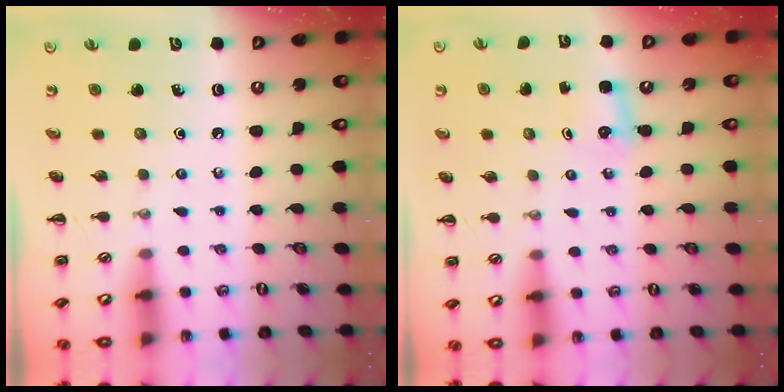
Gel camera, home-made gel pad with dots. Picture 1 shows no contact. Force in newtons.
{"total": 2.6, "press": 2.5, "slide": 0.7}